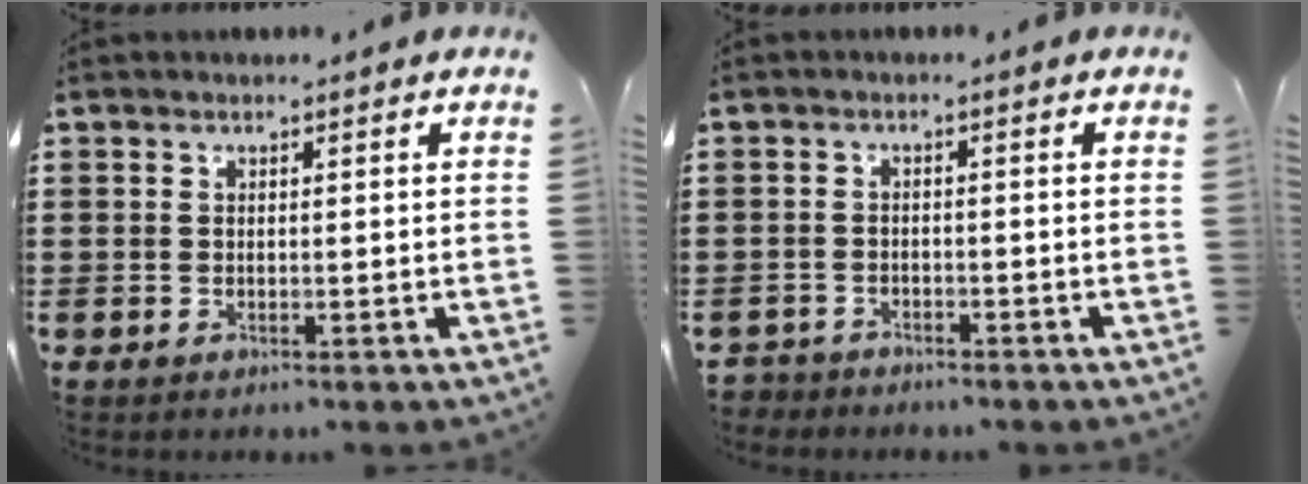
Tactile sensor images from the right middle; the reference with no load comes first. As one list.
[{"total": 2.2, "force": [-2.1, 0.4, -0.2], "torque": [-0.002, -0.002, -0.048]}]